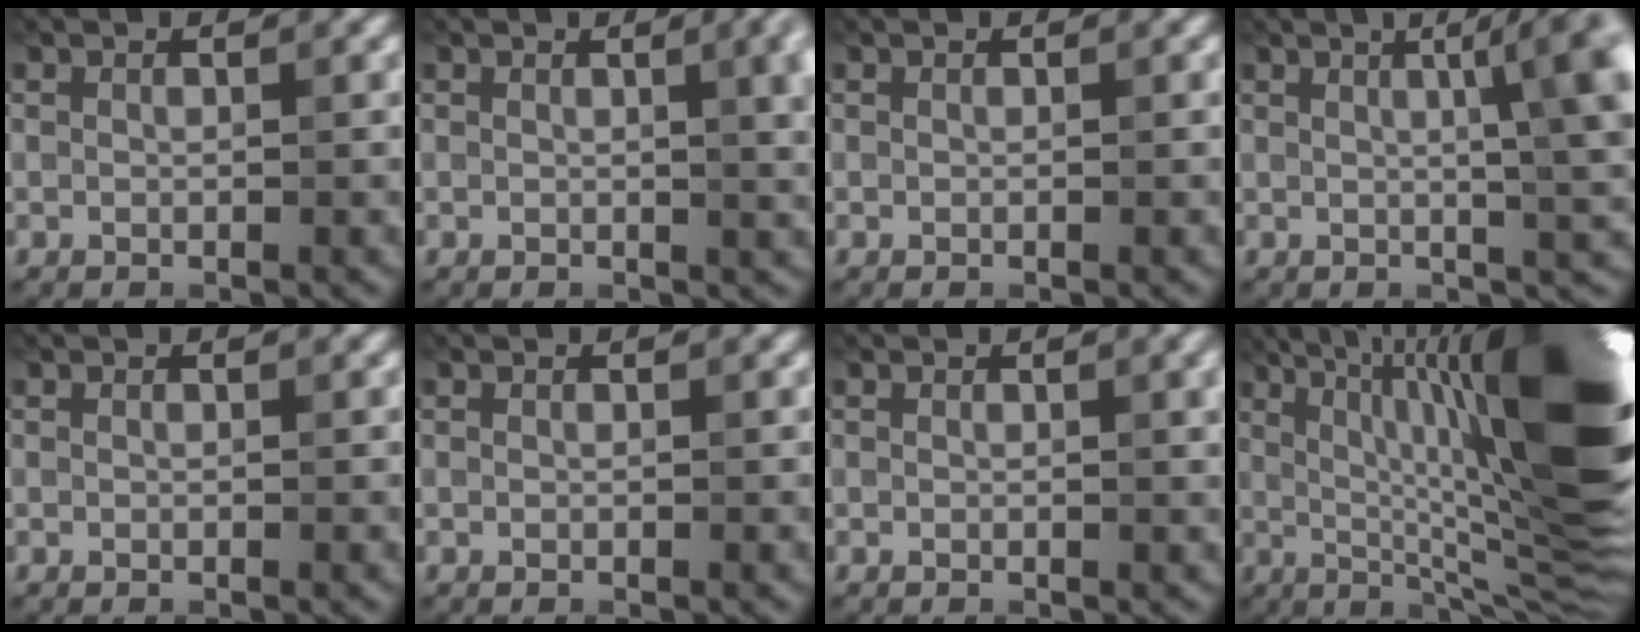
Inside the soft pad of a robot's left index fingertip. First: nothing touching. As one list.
[{"total": 7.3, "force": [2.1, 3.5, 6.1], "torque": [-0.030, 0.038, 0.019]}, {"total": 0.0}, {"total": 8.4, "force": [1.8, 2.0, 7.9], "torque": [-0.072, 0.025, 0.024]}, {"total": 0.0}, {"total": 0.0}, {"total": 2.2, "force": [0.8, 0.8, 1.9], "torque": [-0.015, 0.006, 0.015]}, {"total": 17.1, "force": [2.6, 3.9, 16.5], "torque": [-0.233, 0.021, 0.053]}]